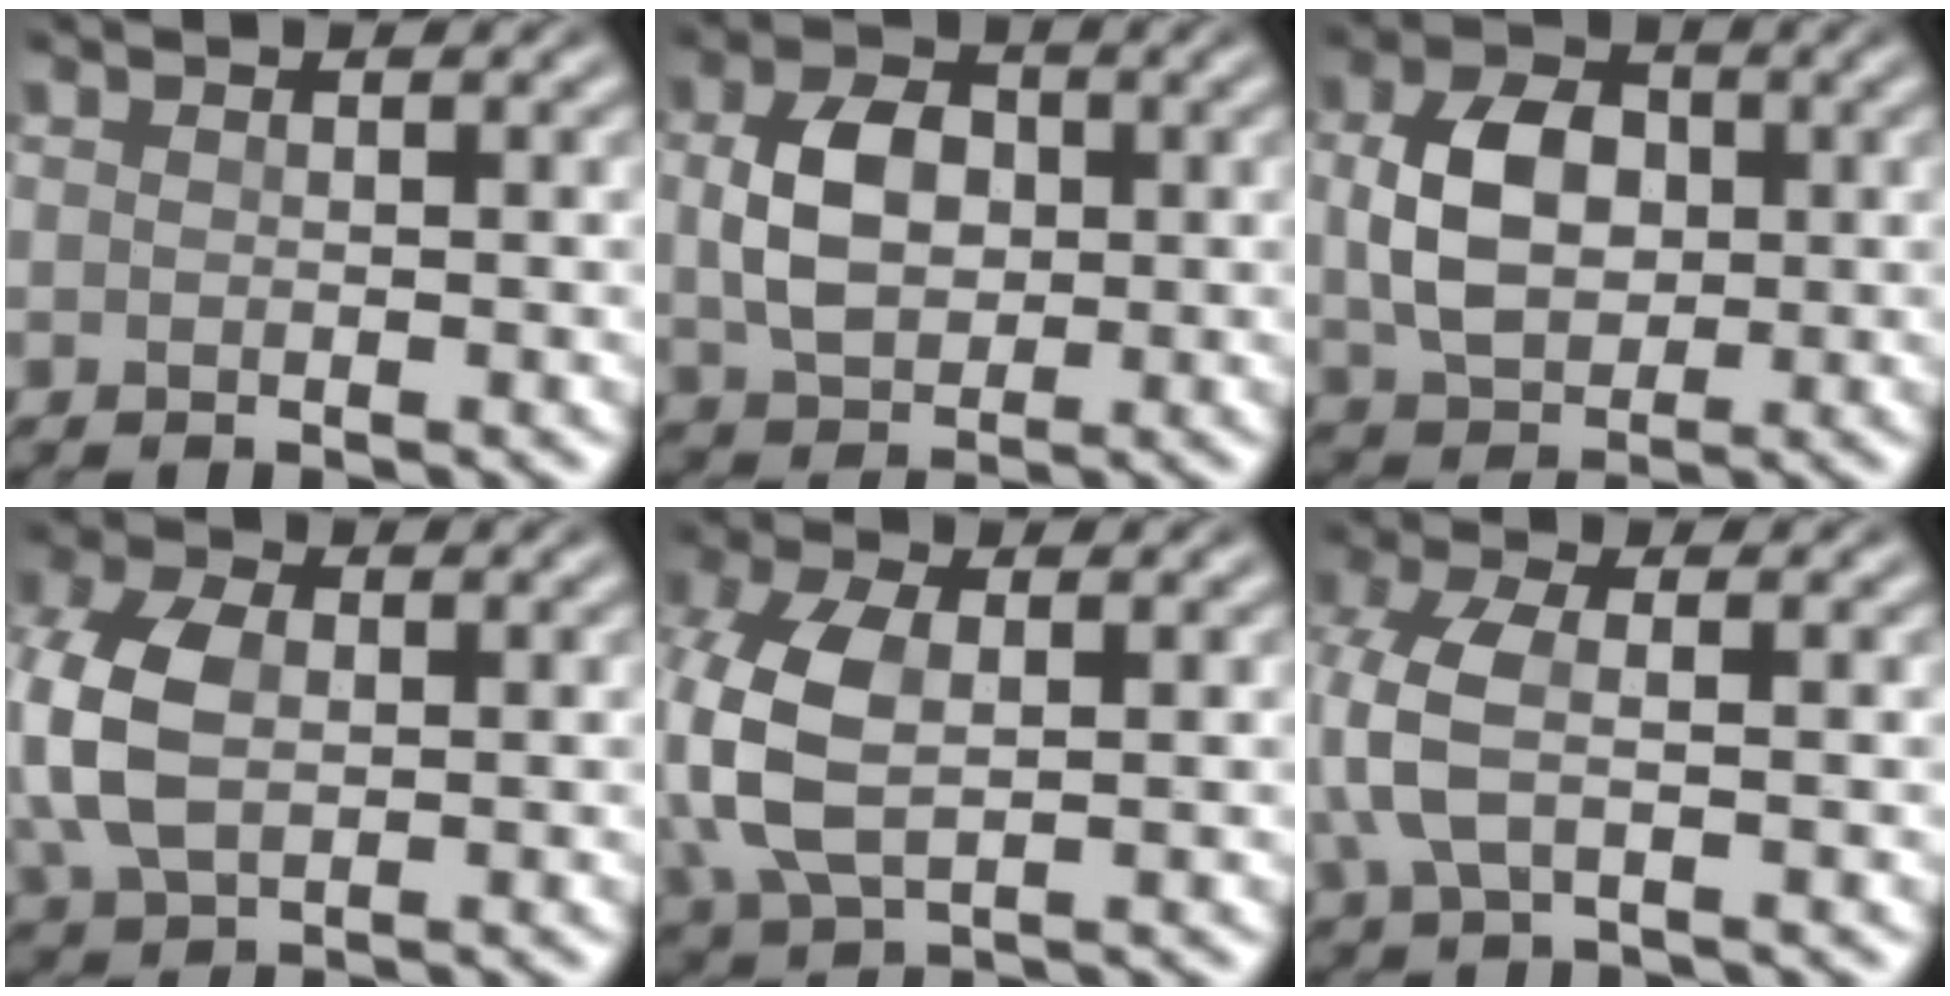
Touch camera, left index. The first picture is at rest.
{"total": 5.7, "force": [0.5, 4.1, 3.9], "torque": [-0.085, 0.001, 0.007]}
{"total": 6.5, "force": [0.5, 4.6, 4.5], "torque": [-0.095, 0.003, 0.009]}
{"total": 7.2, "force": [0.3, 4.9, 5.3], "torque": [-0.139, 0.003, 0.003]}
{"total": 7.6, "force": [0.4, 4.6, 6.1], "torque": [-0.154, 0.004, 0.004]}
{"total": 4.9, "force": [0.2, 2.4, 4.3], "torque": [-0.111, 0.002, 0.000]}